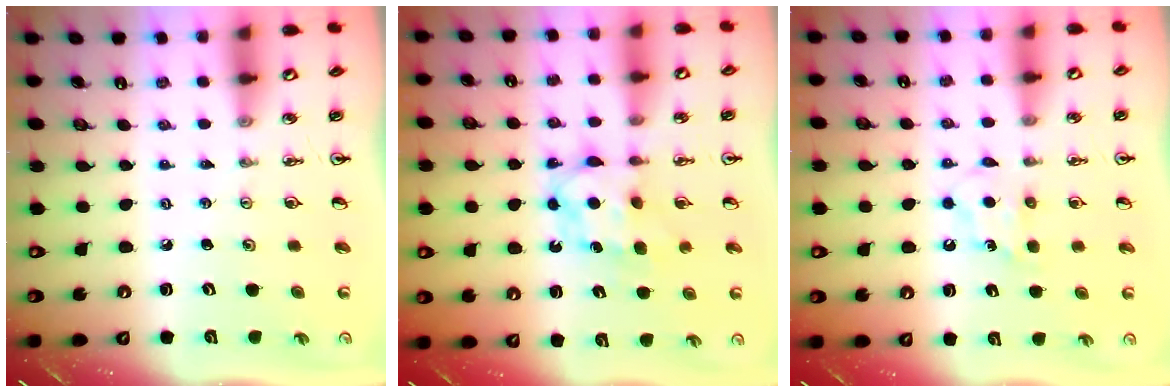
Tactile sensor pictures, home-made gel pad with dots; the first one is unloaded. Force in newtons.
{"total": 7.0, "press": 7.0, "slide": 0.5}
{"total": 4.2, "press": 4.1, "slide": 0.7}